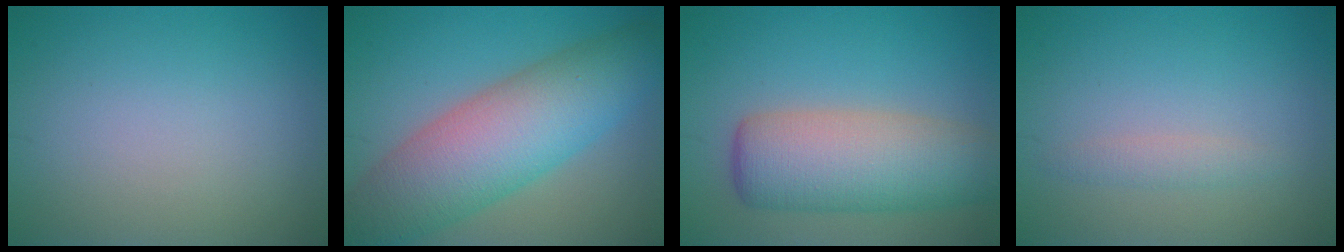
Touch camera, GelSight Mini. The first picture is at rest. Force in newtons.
{"total": 10.2, "press": 10.2, "slide": 0.3}
{"total": 8.1, "press": 8.1, "slide": 0.4}
{"total": 1.2, "press": 1.2, "slide": 0.1}